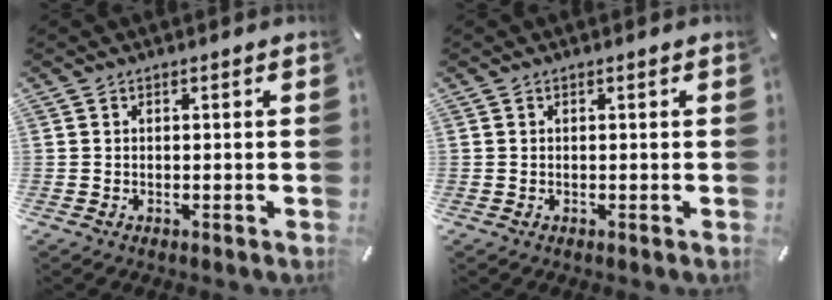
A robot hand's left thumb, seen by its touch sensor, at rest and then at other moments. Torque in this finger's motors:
{"motor_torque": [-0.01, 0.02, 0.00, 0.00, 0.00]}